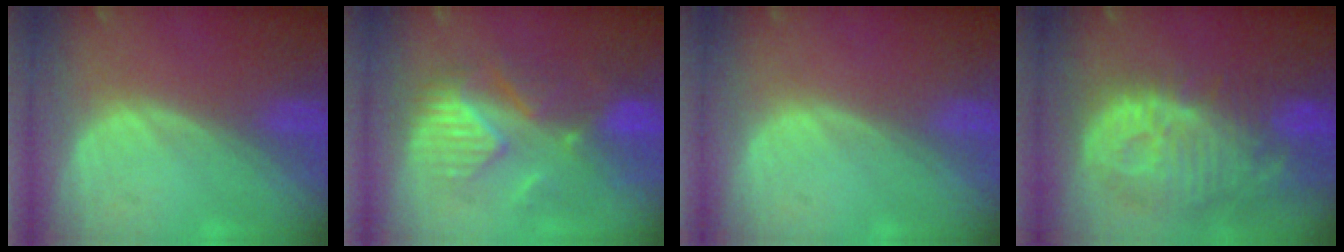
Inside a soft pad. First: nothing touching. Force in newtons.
{"total": 8.6, "press": 8.6, "slide": 0.3}
{"total": 0.0}
{"total": 12.8, "press": 11.4, "slide": 5.9}